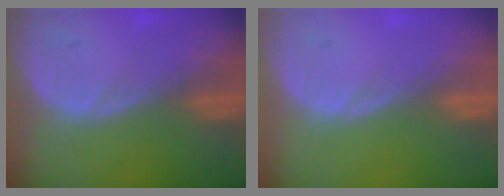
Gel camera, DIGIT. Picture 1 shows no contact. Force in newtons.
{"total": 0.0}